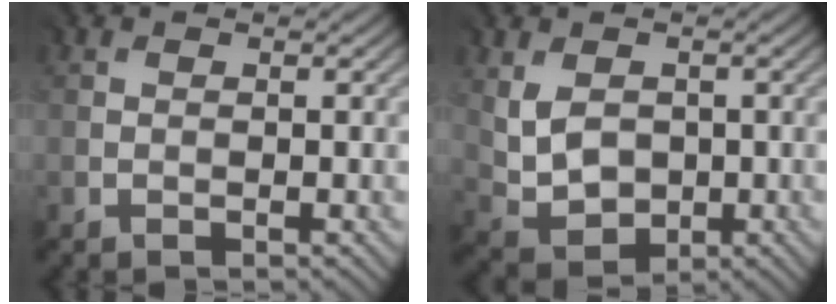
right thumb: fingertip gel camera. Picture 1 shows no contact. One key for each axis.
{"total": 5.4, "fx": 1.2, "fy": 4.1, "fz": 3.3, "tx": -0.082, "ty": -0.012, "tz": 0.028}